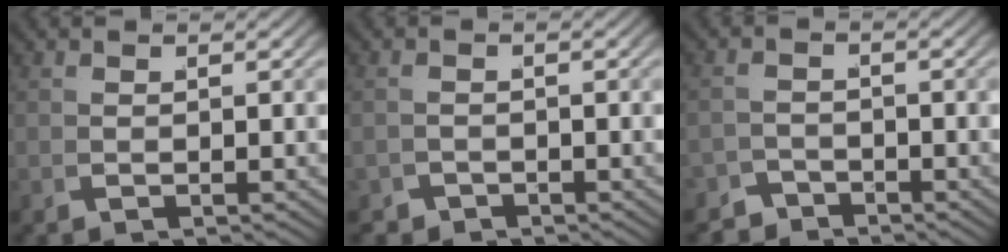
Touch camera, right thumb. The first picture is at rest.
{"total": 1.7, "force": [-1.6, 0.7, -0.3], "torque": [0.012, -0.013, -0.023]}
{"total": 2.8, "force": [-2.6, 0.9, -0.3], "torque": [0.018, -0.013, -0.046]}